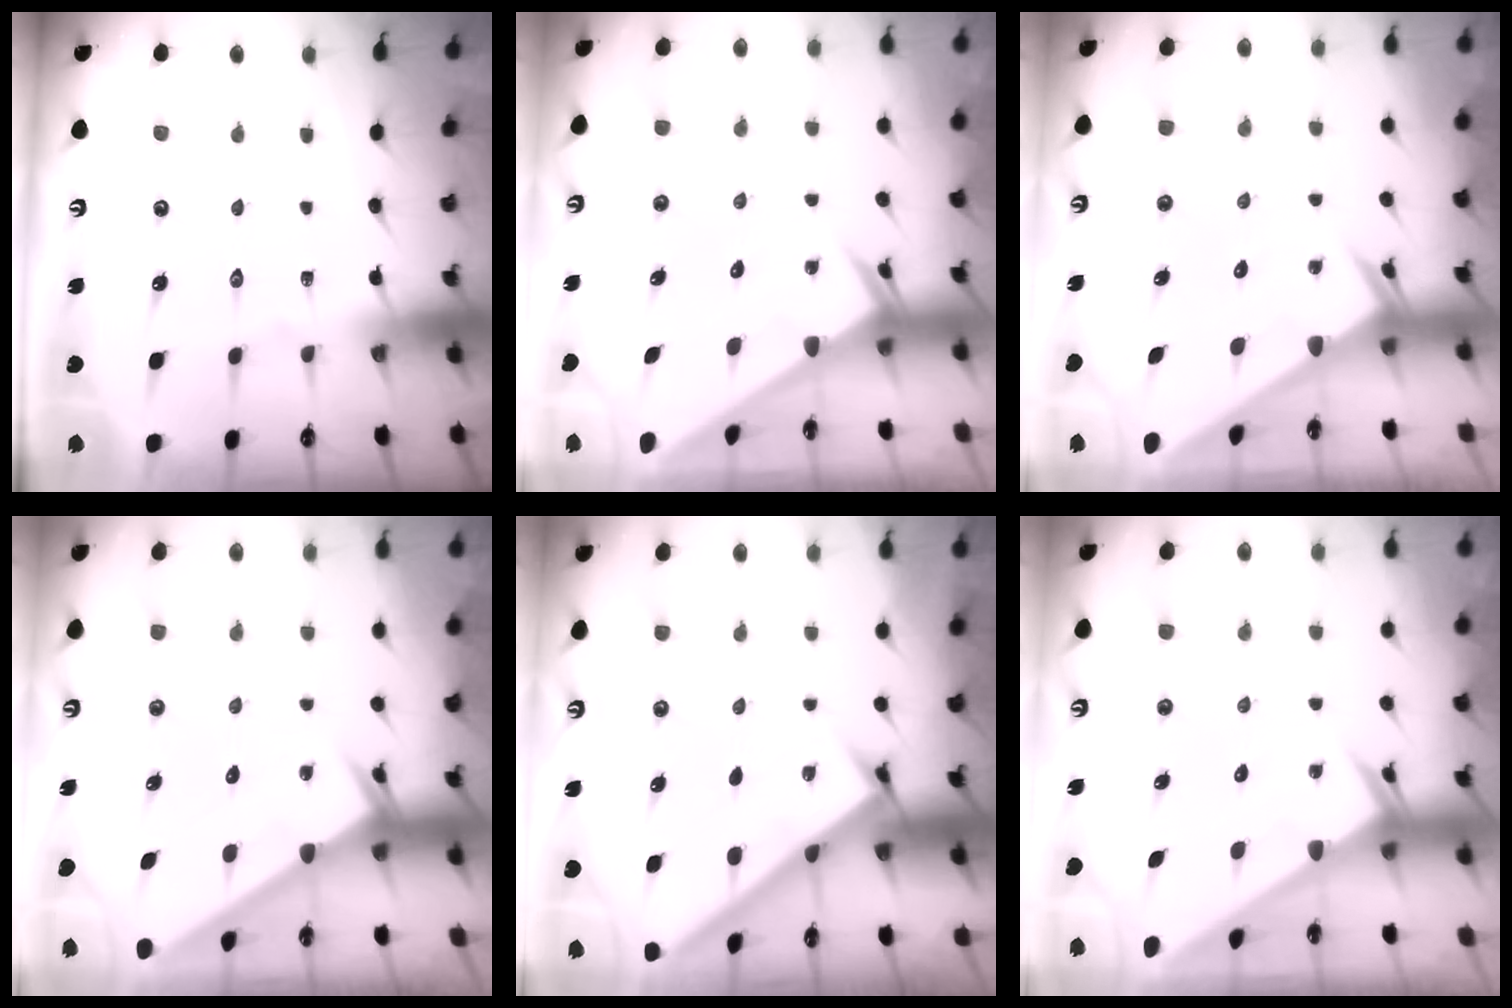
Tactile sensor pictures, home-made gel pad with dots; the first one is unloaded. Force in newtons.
{"total": 2.5, "press": 2.5, "slide": 0.1}
{"total": 2.5, "press": 2.5, "slide": 0.1}
{"total": 2.6, "press": 2.6, "slide": 0.0}
{"total": 2.8, "press": 2.8, "slide": 0.3}
{"total": 2.5, "press": 2.5, "slide": 0.1}